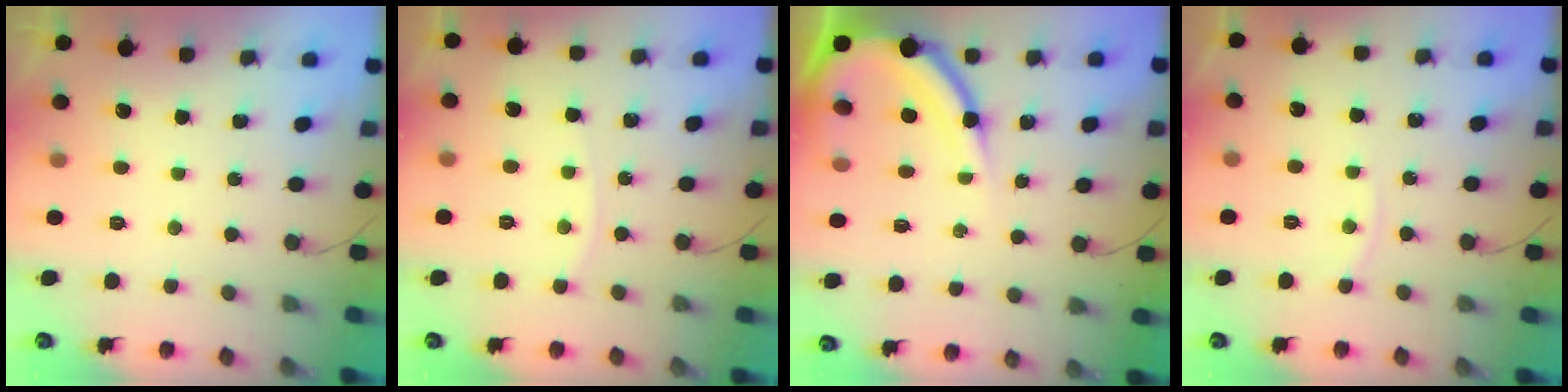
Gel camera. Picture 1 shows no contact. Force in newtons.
{"total": 2.6, "press": 2.5, "slide": 0.4}
{"total": 12.7, "press": 12.6, "slide": 1.5}
{"total": 2.9, "press": 2.8, "slide": 0.4}